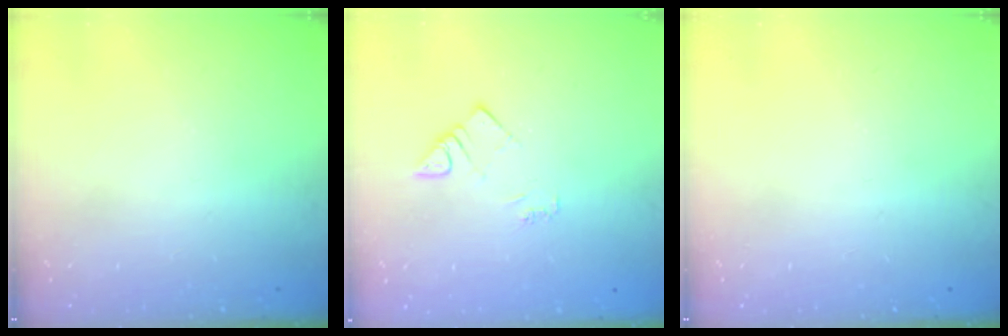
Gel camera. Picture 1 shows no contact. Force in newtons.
{"total": 4.5, "press": 4.5, "slide": 0.5}
{"total": 0.0}